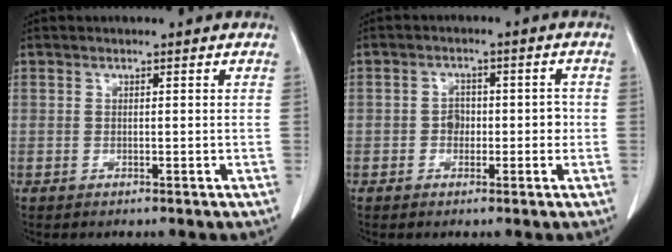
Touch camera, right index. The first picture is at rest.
{"total": 3.5, "force": [-0.6, 2.5, 2.3], "torque": [-0.024, 0.016, -0.009]}